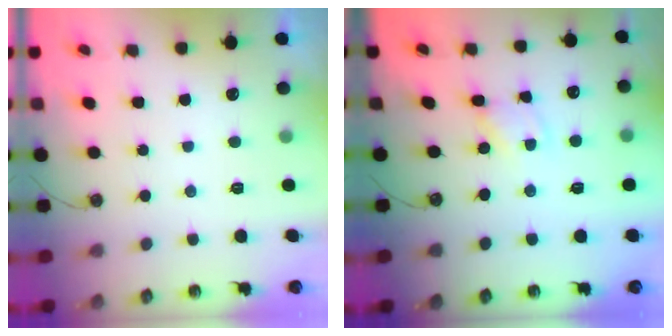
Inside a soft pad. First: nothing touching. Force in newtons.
{"total": 1.6, "press": 1.6, "slide": 0.2}